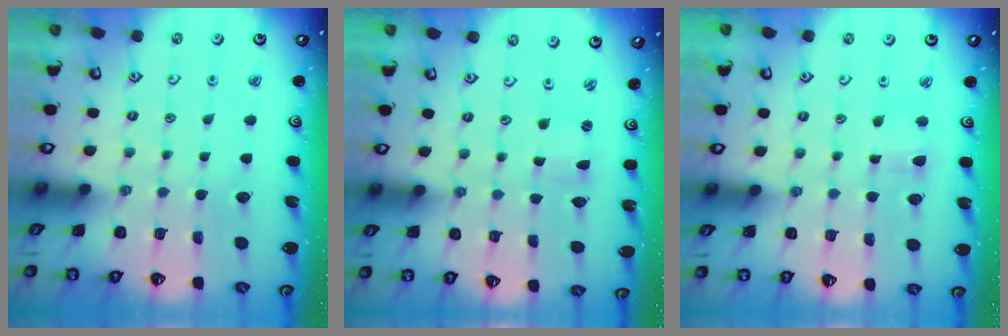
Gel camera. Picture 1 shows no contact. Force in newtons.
{"total": 0.5, "press": 0.5, "slide": 0.1}
{"total": 3.3, "press": 3.3, "slide": 0.6}